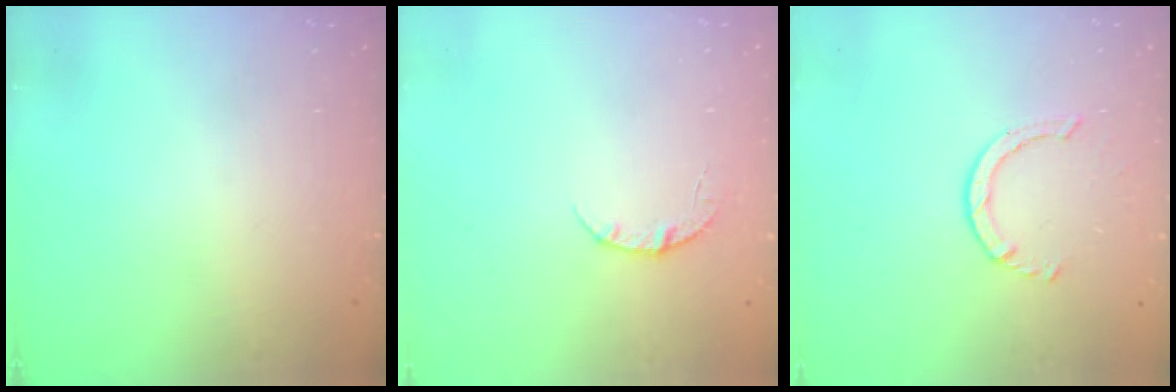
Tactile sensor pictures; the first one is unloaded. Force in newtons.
{"total": 3.5, "press": 3.5, "slide": 0.4}
{"total": 2.2, "press": 2.2, "slide": 0.4}